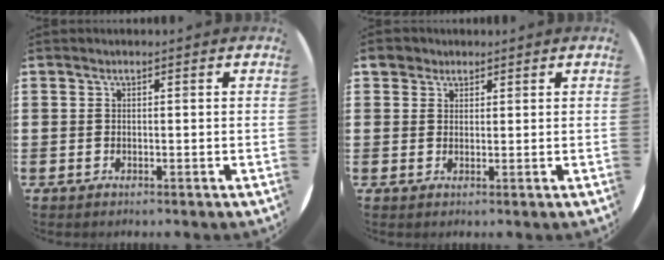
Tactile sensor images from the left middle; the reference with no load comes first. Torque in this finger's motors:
{"motor_torque": [0.35, -0.24, 0.00, 0.02]}